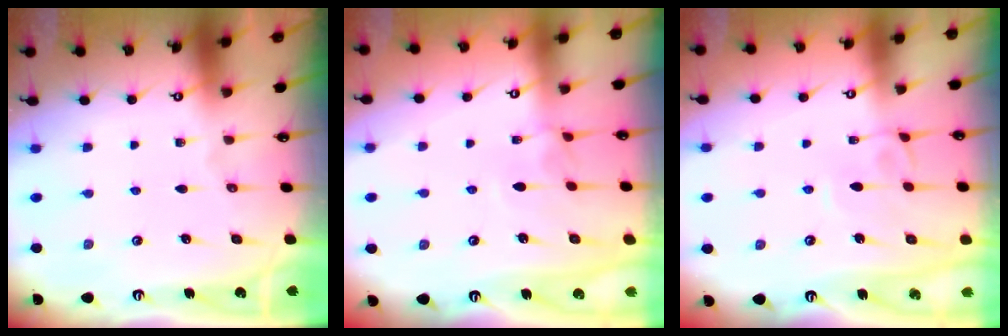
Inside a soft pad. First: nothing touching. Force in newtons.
{"total": 4.7, "press": 4.7, "slide": 0.1}
{"total": 2.6, "press": 2.6, "slide": 0.3}